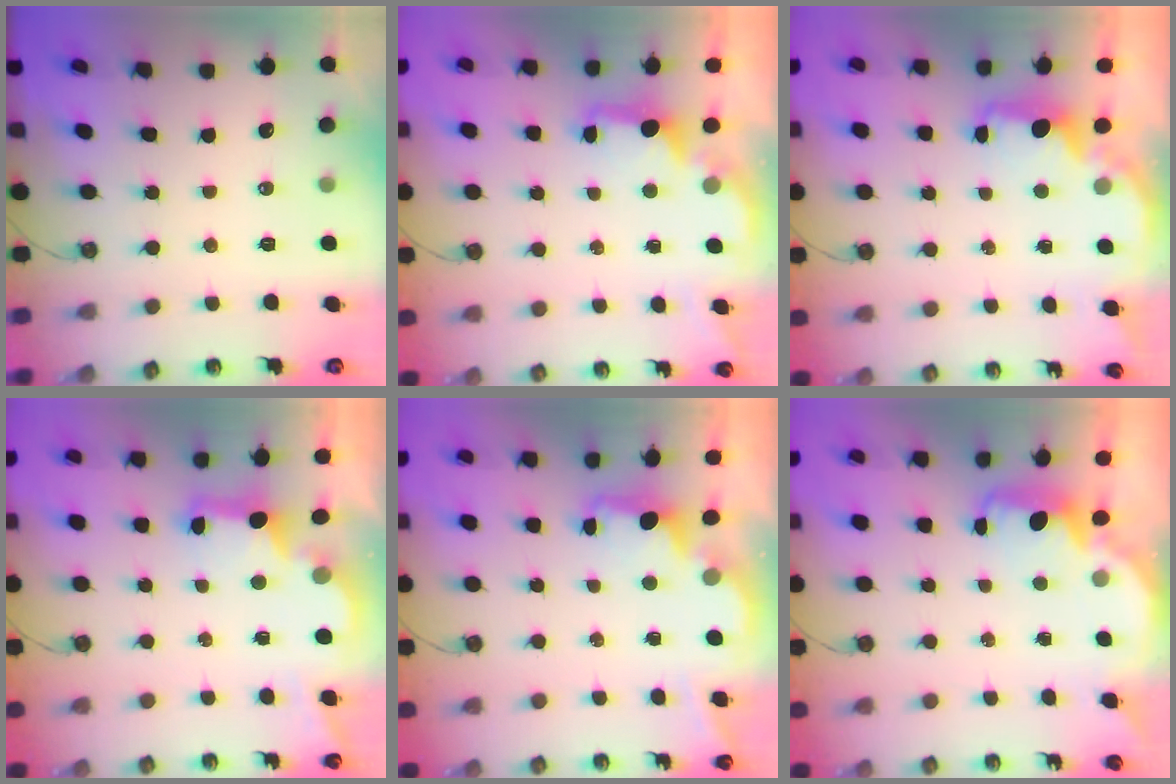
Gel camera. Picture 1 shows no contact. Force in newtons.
{"total": 1.8, "press": 1.6, "slide": 0.7}
{"total": 2.1, "press": 2.1, "slide": 0.6}
{"total": 3.0, "press": 2.8, "slide": 0.9}
{"total": 2.1, "press": 1.9, "slide": 0.8}
{"total": 2.2, "press": 2.1, "slide": 0.6}